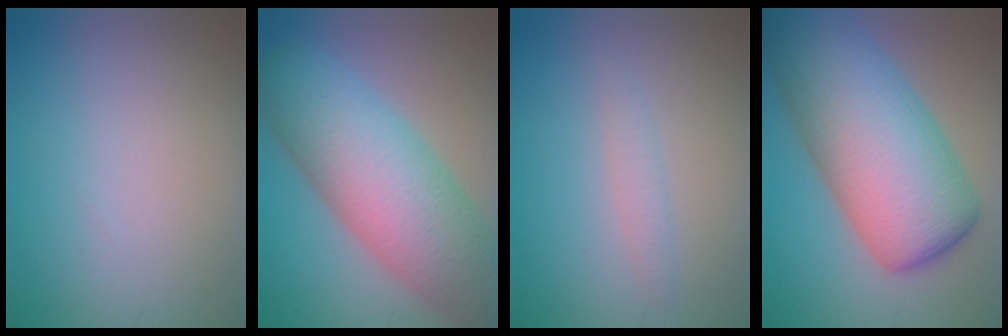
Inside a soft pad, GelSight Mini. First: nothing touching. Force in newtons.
{"total": 12.2, "press": 12.2, "slide": 0.4}
{"total": 1.3, "press": 1.3, "slide": 0.0}
{"total": 14.4, "press": 14.4, "slide": 0.2}